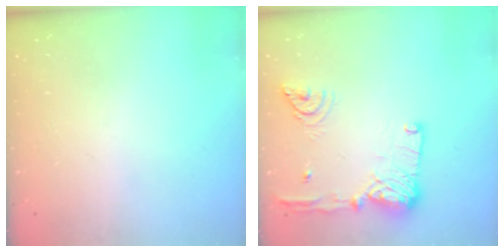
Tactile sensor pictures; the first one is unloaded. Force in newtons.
{"total": 16.7, "press": 16.5, "slide": 2.8}